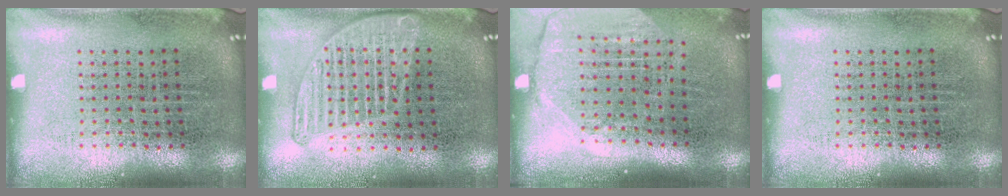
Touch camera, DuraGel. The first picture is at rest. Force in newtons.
{"total": 1.4, "press": 1.4, "slide": 0.2}
{"total": 2.0, "press": 1.8, "slide": 1.0}
{"total": 0.0}